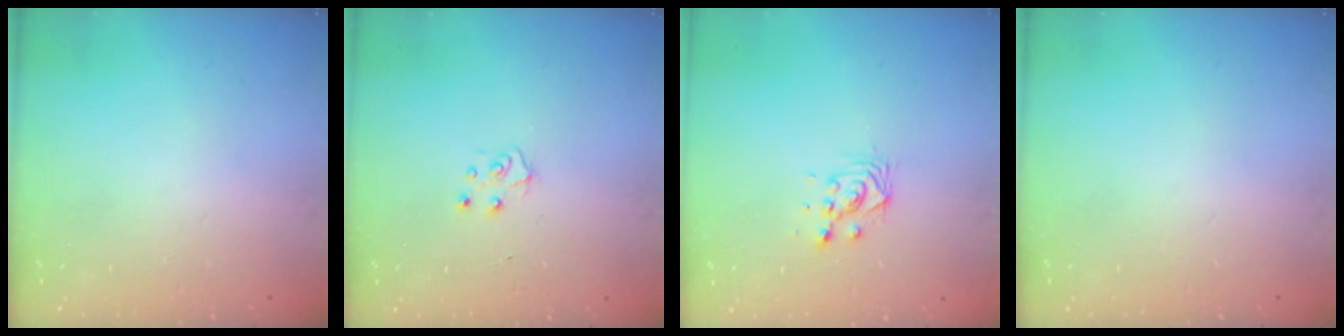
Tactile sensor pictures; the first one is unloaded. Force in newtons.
{"total": 5.7, "press": 5.7, "slide": 0.5}
{"total": 4.8, "press": 4.8, "slide": 0.3}
{"total": 0.0}